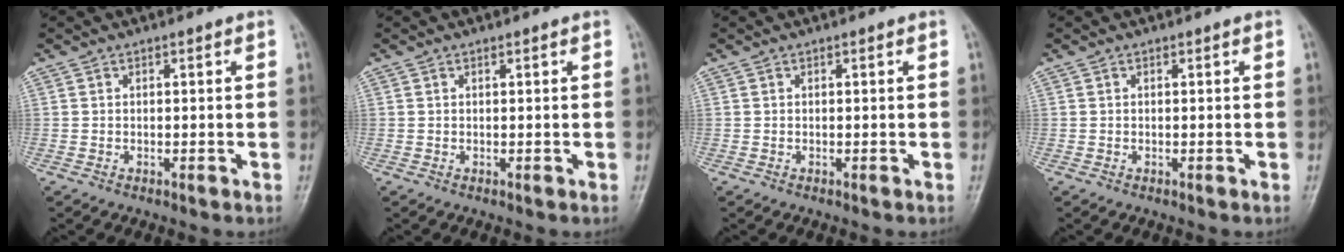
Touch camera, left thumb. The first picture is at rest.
{"total": 0.0}
{"total": 0.0}
{"total": 0.0}